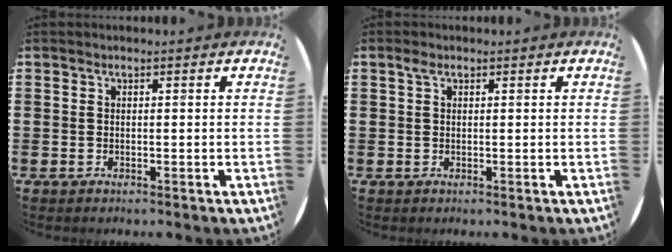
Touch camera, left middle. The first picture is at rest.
{"total": 1.0, "force": [0.5, 0.6, 0.6], "torque": [-0.012, 0.006, 0.009]}